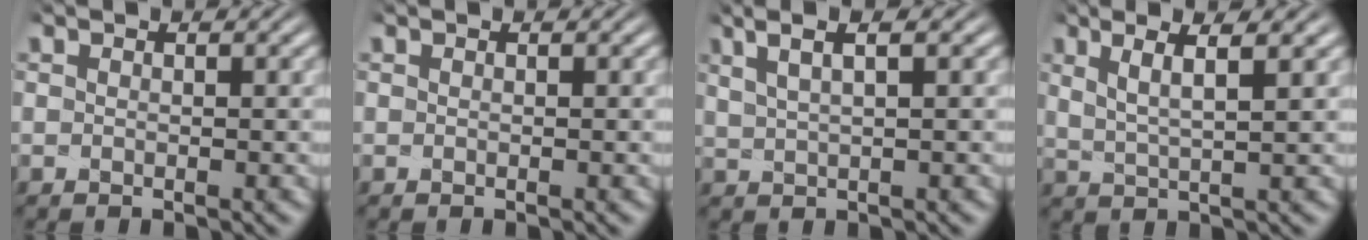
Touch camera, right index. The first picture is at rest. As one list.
[{"total": 0.0}, {"total": 4.4, "force": [2.5, 2.0, 3.0], "torque": [-0.058, 0.017, 0.037]}, {"total": 4.3, "force": [1.7, 1.9, 3.4], "torque": [-0.060, 0.001, 0.028]}]